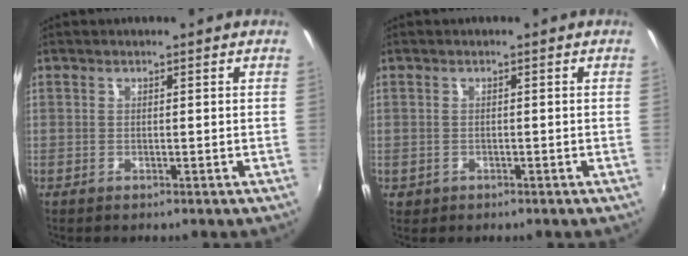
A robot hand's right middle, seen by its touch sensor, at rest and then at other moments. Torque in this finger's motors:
{"motor_torque": [-0.15, 0.07, -0.03, 0.01]}